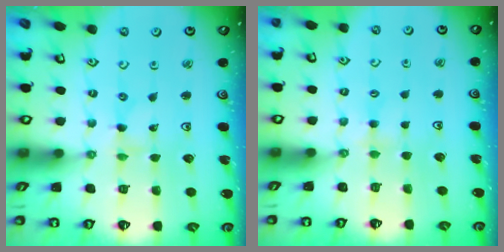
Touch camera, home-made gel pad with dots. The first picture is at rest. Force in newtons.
{"total": 2.4, "press": 2.4, "slide": 0.3}